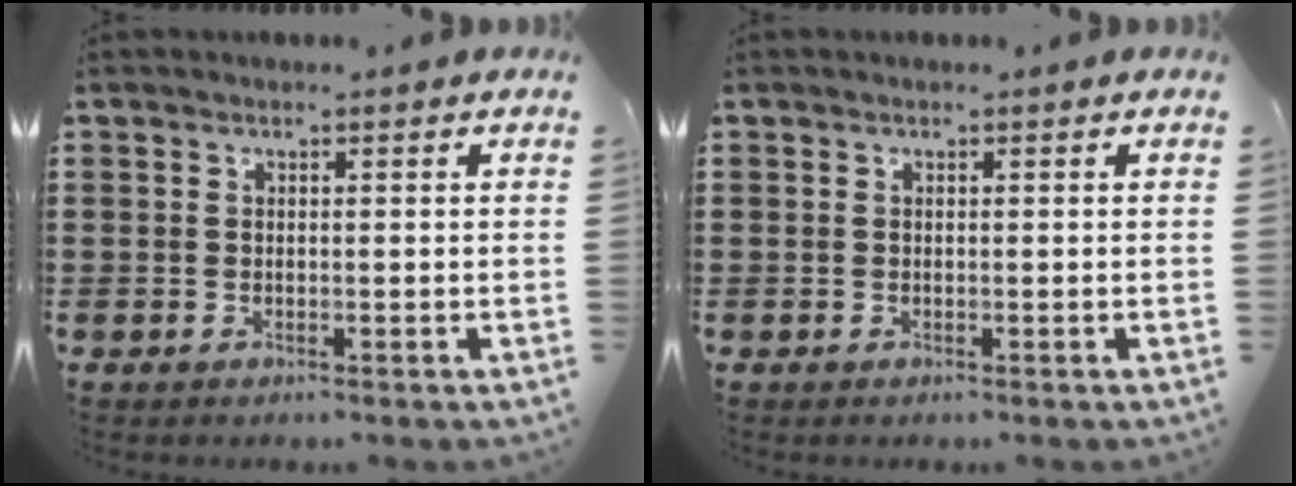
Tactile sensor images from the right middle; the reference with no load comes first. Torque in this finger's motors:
{"motor_torque": [0.00, 0.00, 0.00, 0.00]}